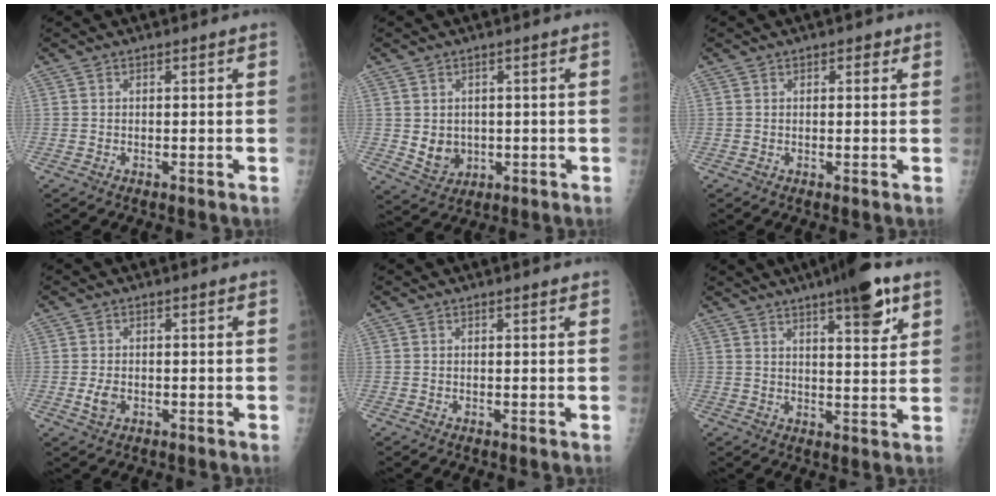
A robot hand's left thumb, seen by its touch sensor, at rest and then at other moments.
{"total": 5.0, "force": [0.0, 4.3, 2.6], "torque": [-0.024, -0.005, 0.015]}
{"total": 1.5, "force": [0.8, 0.9, 1.0], "torque": [-0.004, 0.000, 0.008]}
{"total": 2.5, "force": [-0.6, 1.7, 1.8], "torque": [-0.036, 0.000, -0.009]}
{"total": 0.8, "force": [0.6, 0.2, 0.5], "torque": [-0.006, 0.000, 0.008]}
{"total": 10.9, "force": [6.4, 2.6, 8.5], "torque": [-0.107, -0.027, 0.088]}